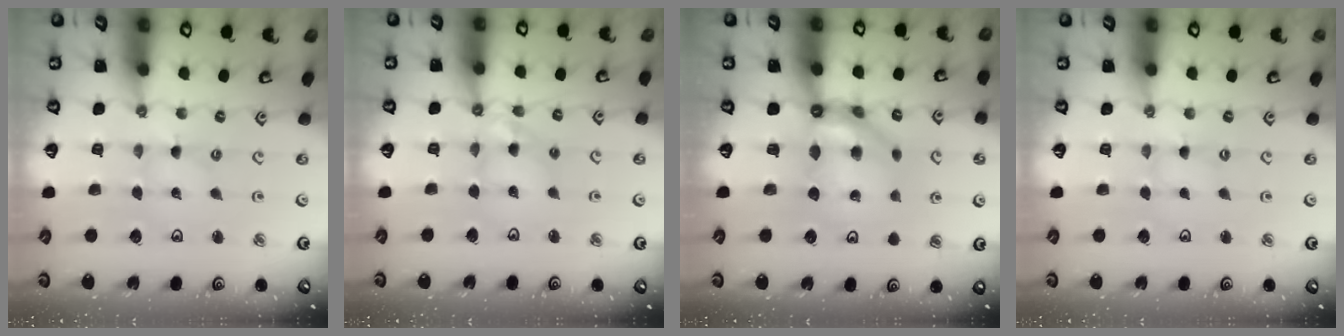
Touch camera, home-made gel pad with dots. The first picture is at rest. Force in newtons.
{"total": 8.8, "press": 8.8, "slide": 0.7}
{"total": 9.9, "press": 9.9, "slide": 1.2}
{"total": 0.0}